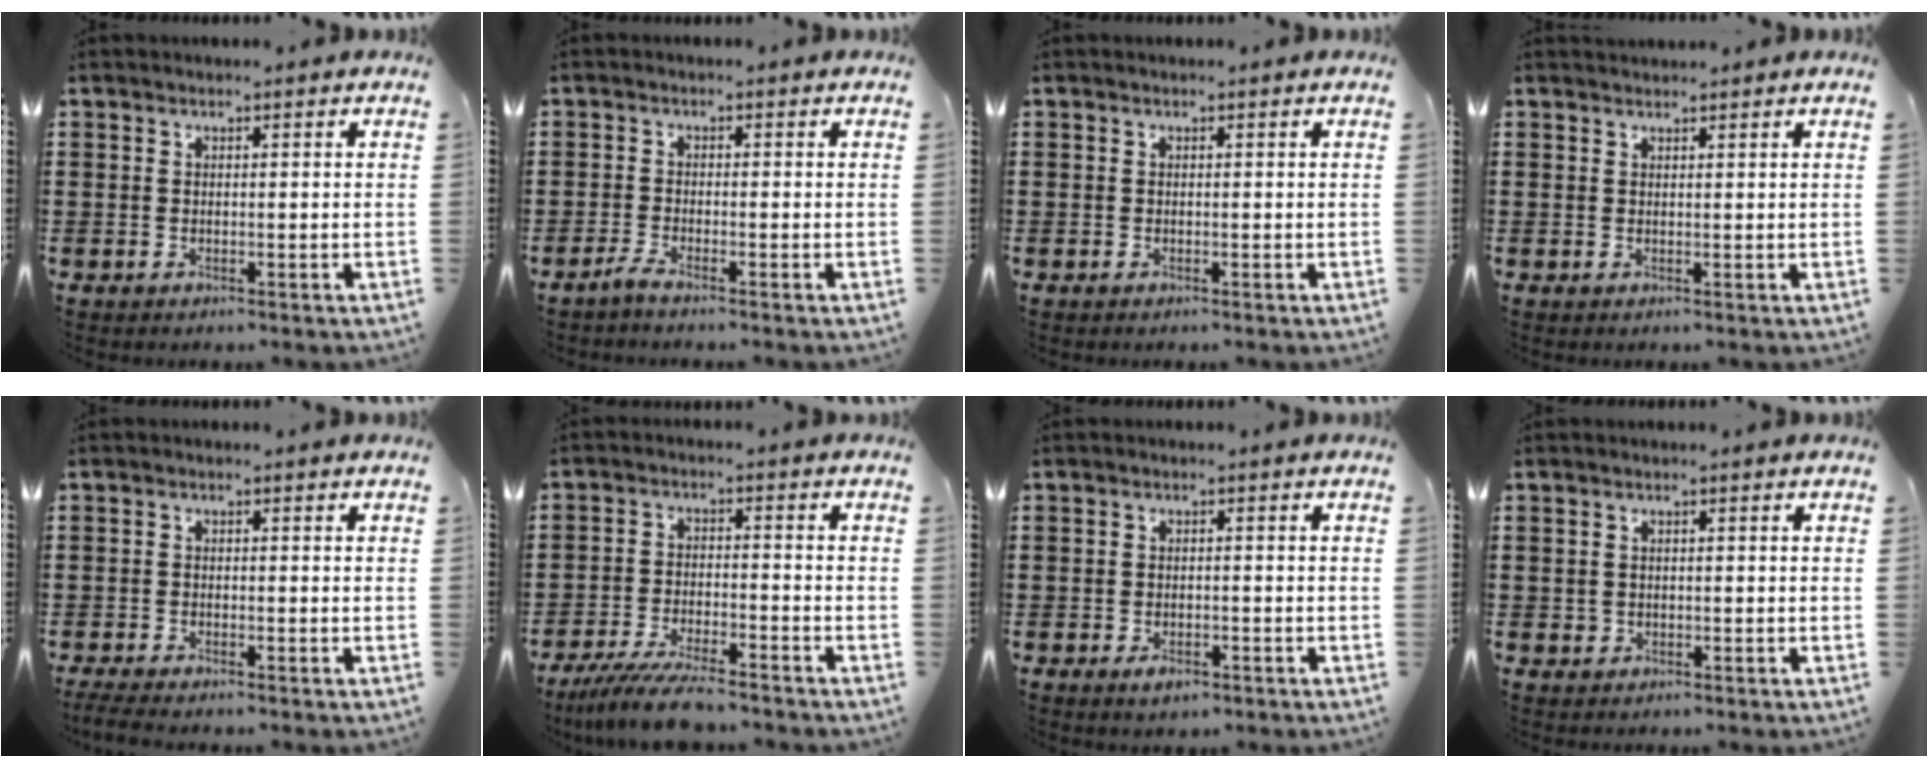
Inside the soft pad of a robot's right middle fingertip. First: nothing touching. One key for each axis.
{"total": 1.6, "fx": -1.2, "fy": -0.1, "fz": 1.0, "tx": -0.024, "ty": -0.003, "tz": -0.026}
{"total": 0.0}
{"total": 1.0, "fx": 1.0, "fy": -0.1, "fz": 0.0, "tx": -0.002, "ty": -0.001, "tz": 0.019}
{"total": 1.3, "fx": -1.2, "fy": 0.1, "fz": 0.7, "tx": -0.019, "ty": -0.004, "tz": -0.024}
{"total": 6.9, "fx": -6.2, "fy": 0.4, "fz": 3.1, "tx": -0.071, "ty": -0.009, "tz": -0.119}
{"total": 1.6, "fx": -1.1, "fy": 0.8, "fz": 0.8, "tx": -0.018, "ty": -0.003, "tz": -0.021}
{"total": 0.6, "fx": 0.0, "fy": 0.6, "fz": 0.2, "tx": -0.005, "ty": 0.005, "tz": -0.002}